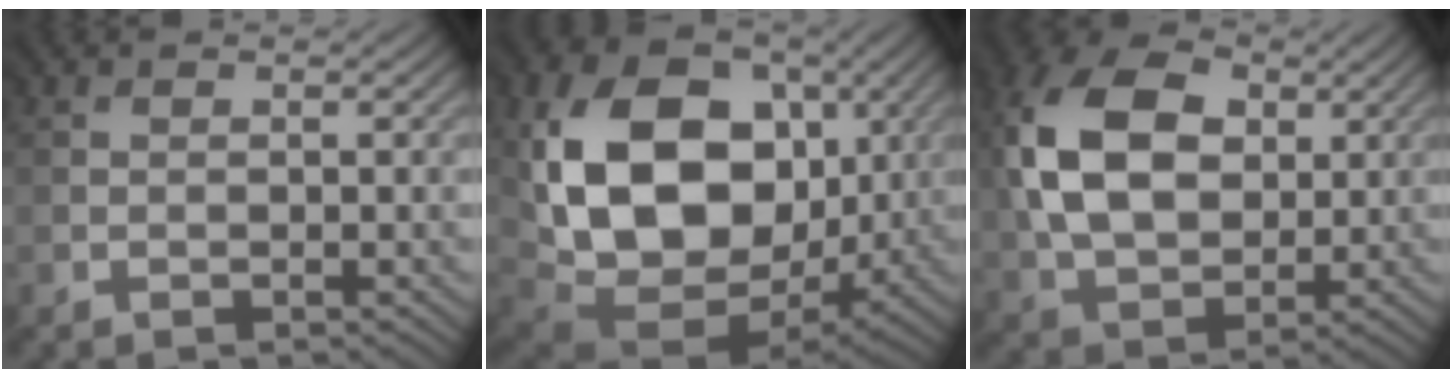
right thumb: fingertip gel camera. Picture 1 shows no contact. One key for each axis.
{"total": 16.7, "fx": 1.6, "fy": 12.3, "fz": 11.2, "tx": -0.243, "ty": -0.016, "tz": 0.036}
{"total": 13.4, "fx": 3.0, "fy": 9.3, "fz": 9.1, "tx": -0.220, "ty": 0.020, "tz": 0.053}